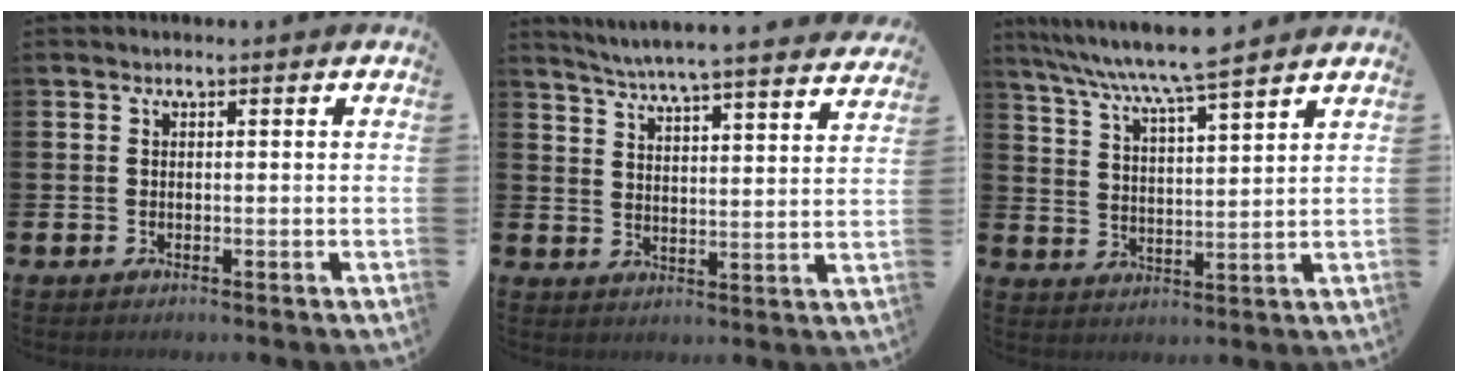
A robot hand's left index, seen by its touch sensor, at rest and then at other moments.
{"total": 6.0, "force": [5.8, -0.4, 1.5], "torque": [-0.054, -0.044, 0.101]}
{"total": 8.0, "force": [7.6, 0.0, 2.5], "torque": [-0.081, -0.043, 0.134]}